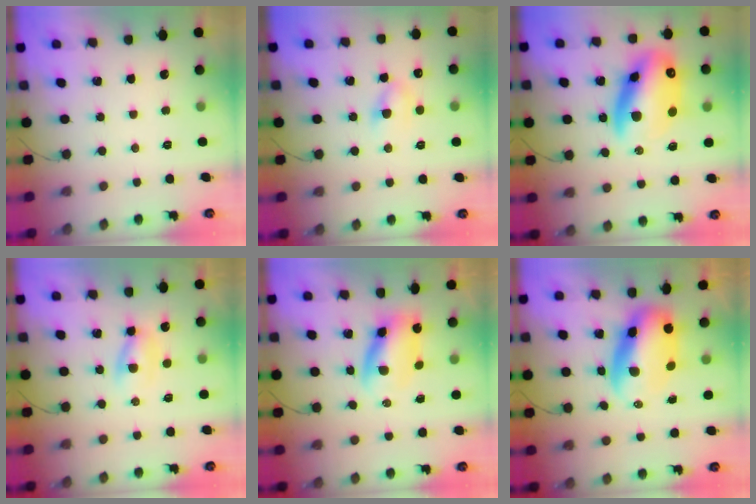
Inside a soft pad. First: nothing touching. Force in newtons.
{"total": 5.0, "press": 4.8, "slide": 1.3}
{"total": 18.9, "press": 18.2, "slide": 4.8}
{"total": 2.3, "press": 2.2, "slide": 0.8}
{"total": 4.7, "press": 4.6, "slide": 0.9}
{"total": 9.0, "press": 8.8, "slide": 1.9}